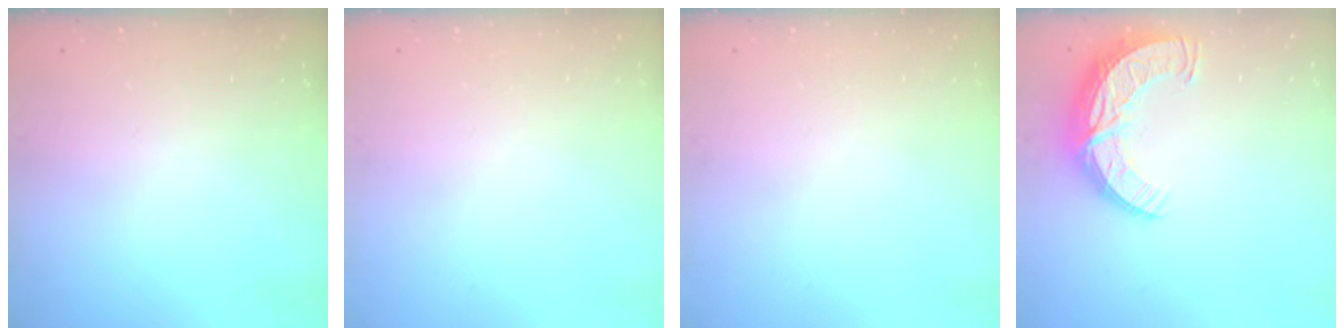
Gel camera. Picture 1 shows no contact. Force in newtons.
{"total": 0.0}
{"total": 0.0}
{"total": 11.7, "press": 11.7, "slide": 0.9}